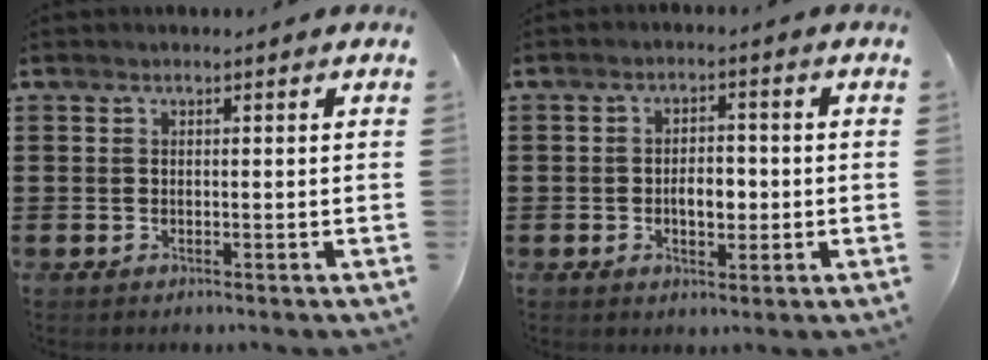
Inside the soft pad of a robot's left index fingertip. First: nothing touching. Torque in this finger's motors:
{"motor_torque": [0.37, 0.32, 0.14, 0.07]}